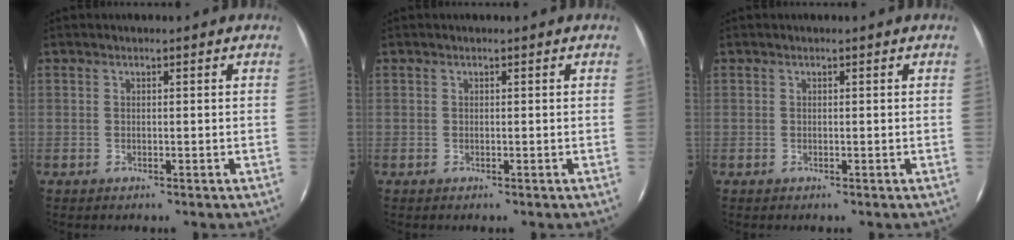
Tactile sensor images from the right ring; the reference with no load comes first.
{"total": 0.0}
{"total": 0.0}